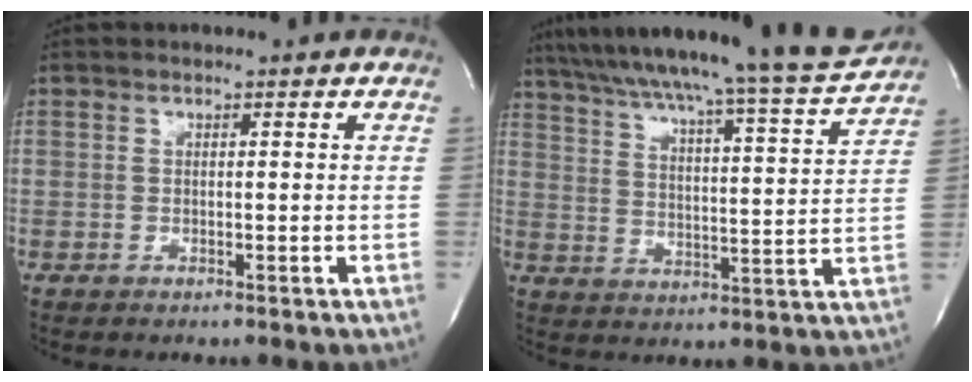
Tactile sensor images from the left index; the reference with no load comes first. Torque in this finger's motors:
{"motor_torque": [0.63, -0.63, 0.41, 0.17]}